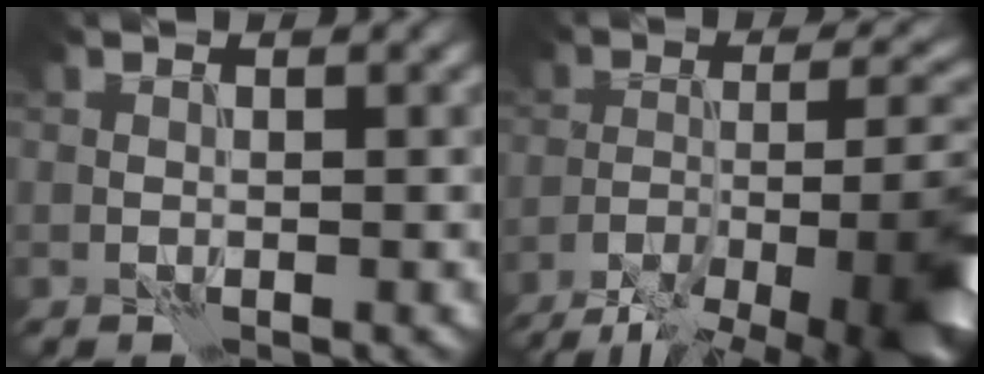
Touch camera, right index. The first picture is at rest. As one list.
[{"total": 13.6, "force": [-8.8, 4.0, 9.7], "torque": [-0.156, 0.001, -0.126]}]